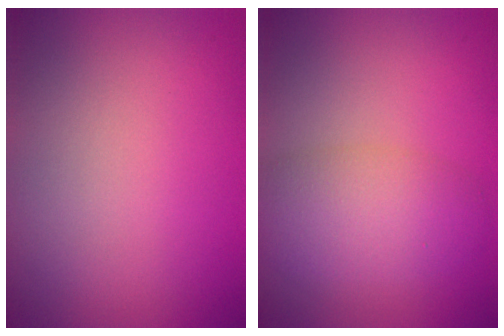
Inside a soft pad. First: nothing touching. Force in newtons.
{"total": 4.6, "press": 4.6, "slide": 0.2}